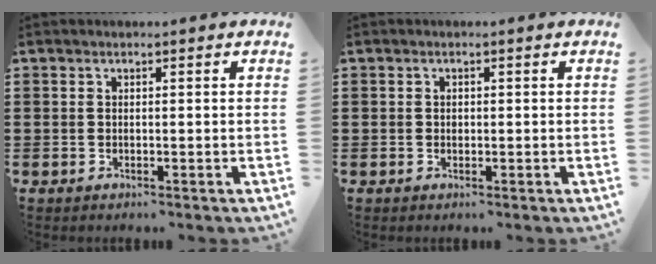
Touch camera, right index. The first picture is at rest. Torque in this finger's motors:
{"motor_torque": [0.12, -0.07, 0.00, 0.02]}